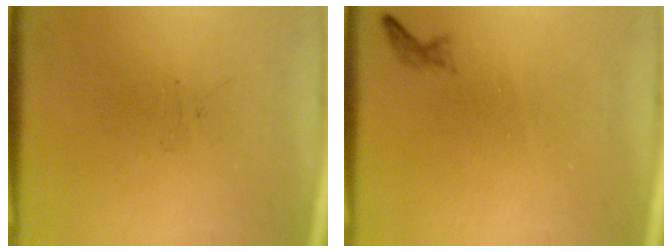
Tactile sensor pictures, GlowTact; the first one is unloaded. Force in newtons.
{"total": 0.6}